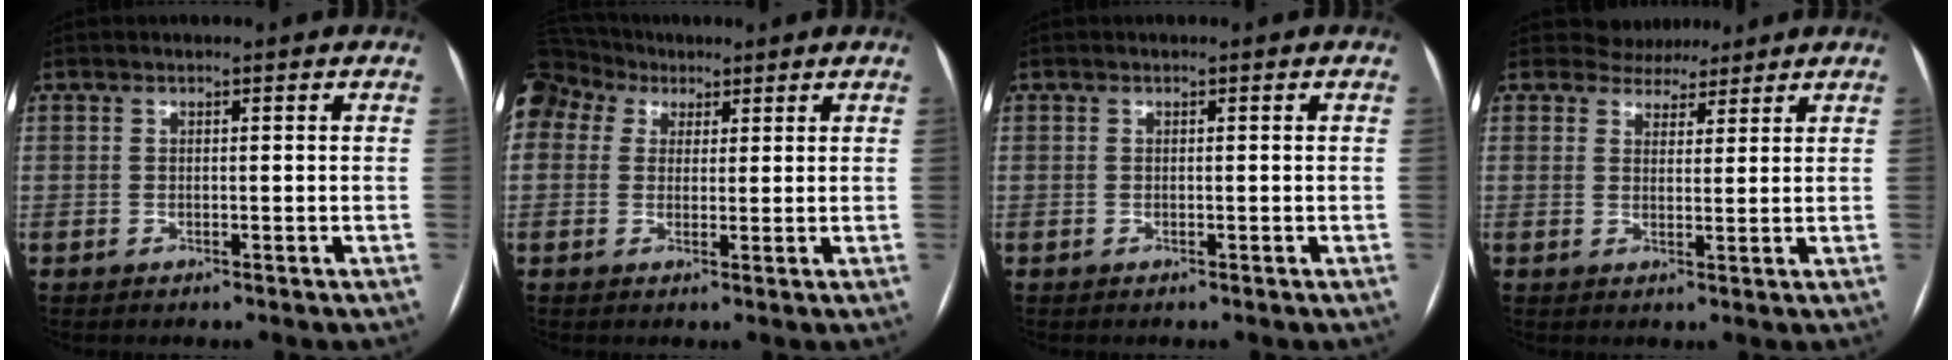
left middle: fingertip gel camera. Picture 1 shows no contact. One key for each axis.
{"total": 10.8, "fx": 6.0, "fy": 8.1, "fz": 3.8, "tx": -0.110, "ty": 0.062, "tz": 0.115}
{"total": 0.0}
{"total": 4.4, "fx": 3.9, "fy": 2.0, "fz": 0.0, "tx": 0.006, "ty": 0.006, "tz": 0.053}